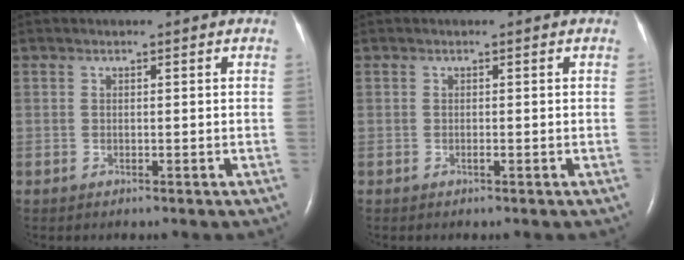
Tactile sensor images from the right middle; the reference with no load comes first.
{"total": 0.0}